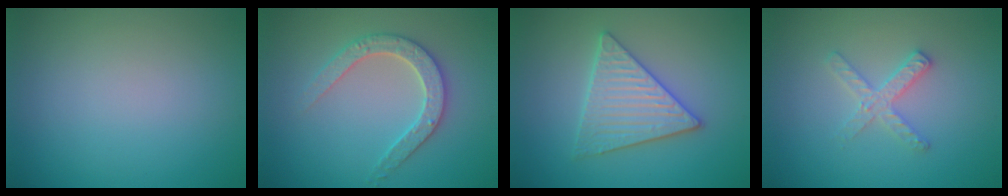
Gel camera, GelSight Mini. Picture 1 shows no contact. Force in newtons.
{"total": 3.0, "press": 2.9, "slide": 0.6}
{"total": 4.0, "press": 4.0, "slide": 0.5}
{"total": 2.2, "press": 2.2, "slide": 0.3}